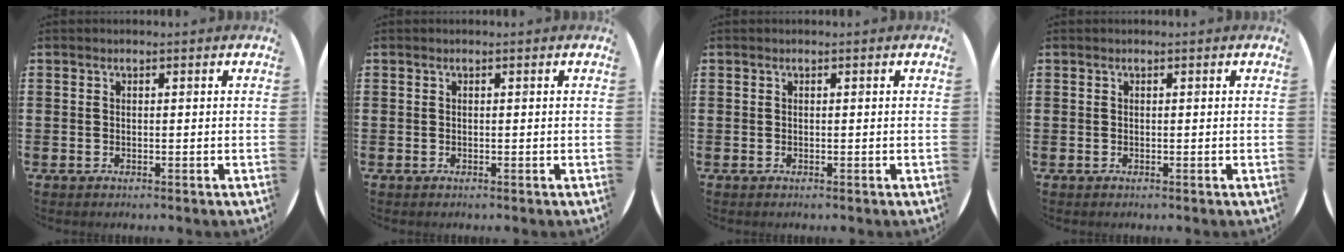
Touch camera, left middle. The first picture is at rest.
{"total": 0.0}
{"total": 0.0}
{"total": 0.0}